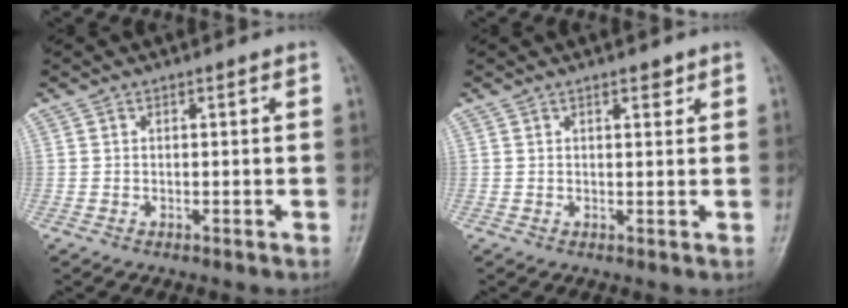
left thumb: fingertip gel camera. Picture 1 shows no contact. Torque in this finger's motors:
{"motor_torque": [-0.16, 0.13, -0.14, -0.09, 0.08]}